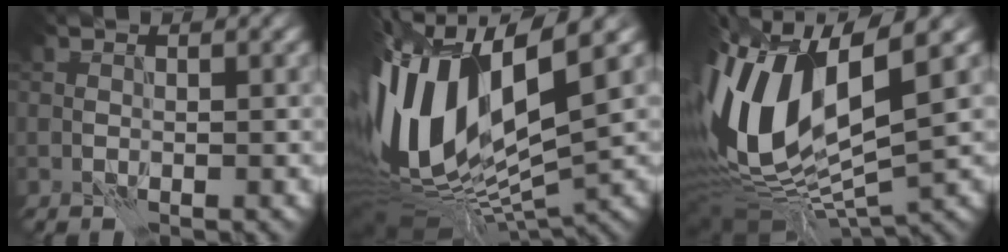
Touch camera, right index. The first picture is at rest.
{"total": 15.4, "force": [0.5, 6.3, 14.0], "torque": [-0.296, -0.015, 0.015]}
{"total": 14.7, "force": [0.5, 6.1, 13.4], "torque": [-0.294, -0.003, 0.012]}